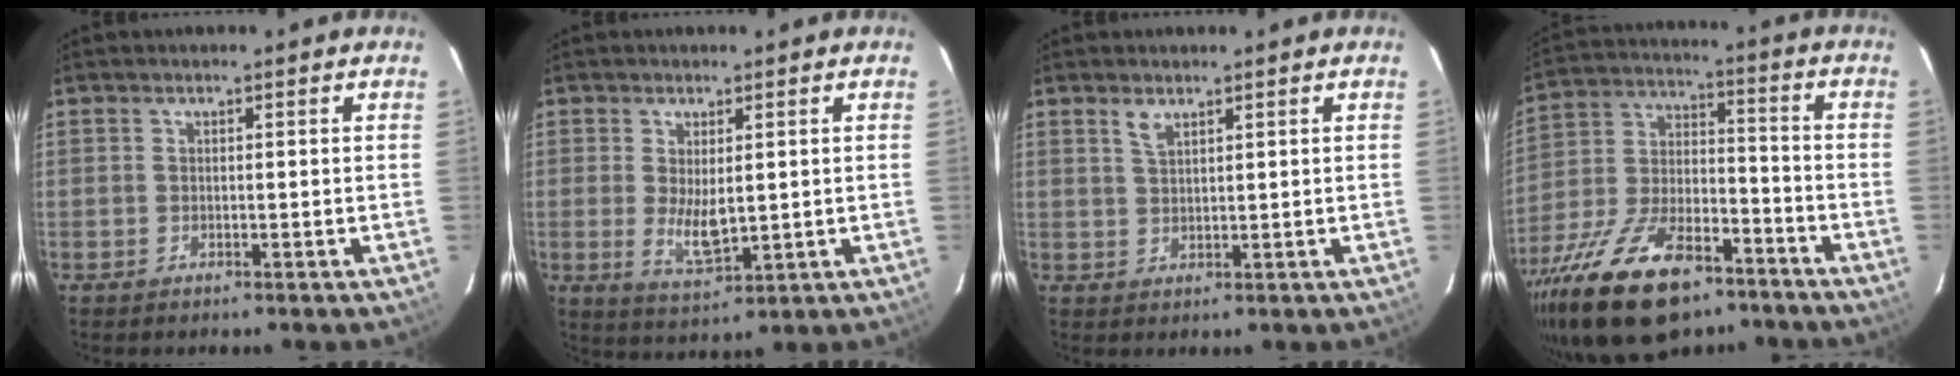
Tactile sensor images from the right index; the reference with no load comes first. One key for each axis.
{"total": 5.9, "fx": 0.2, "fy": 2.4, "fz": 5.3, "tx": -0.092, "ty": -0.013, "tz": 0.011}
{"total": 2.2, "fx": 1.6, "fy": 0.8, "fz": 1.3, "tx": -0.026, "ty": 0.002, "tz": 0.030}
{"total": 23.7, "fx": -15.5, "fy": 10.7, "fz": 14.4, "tx": -0.288, "ty": -0.014, "tz": -0.257}